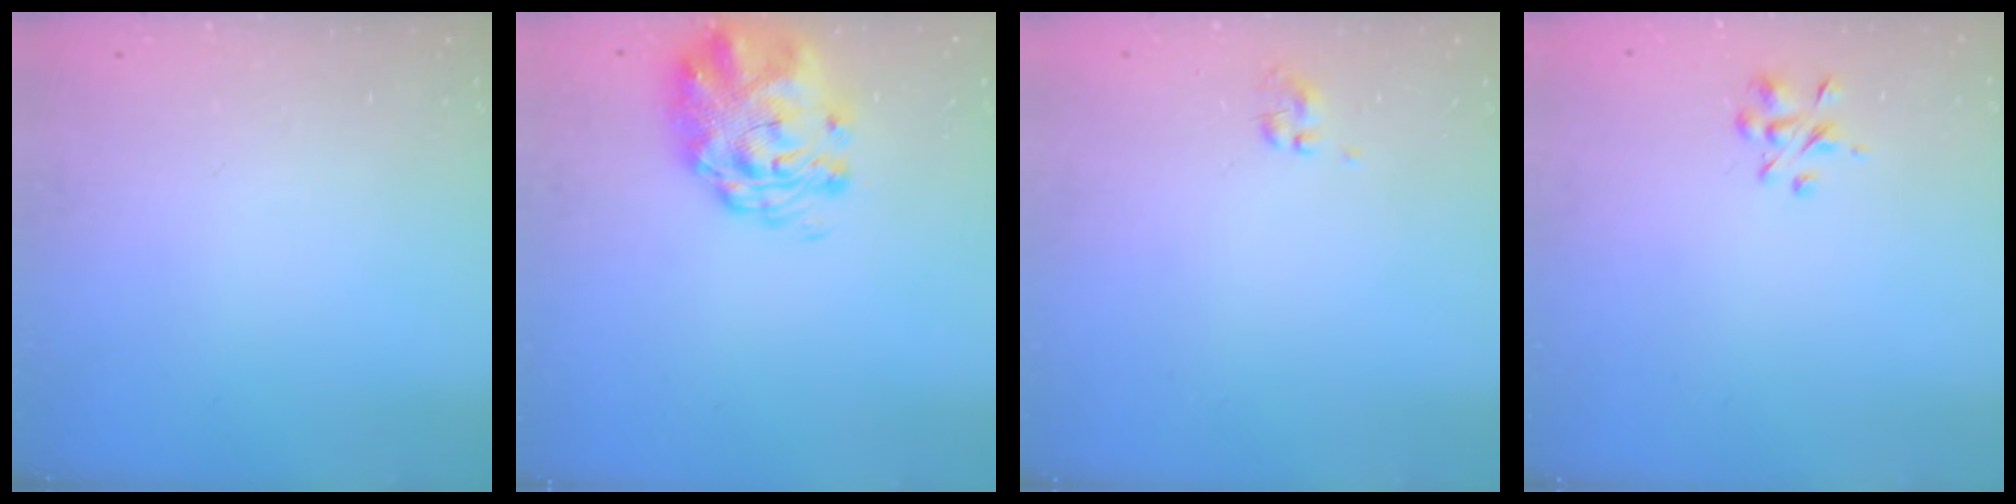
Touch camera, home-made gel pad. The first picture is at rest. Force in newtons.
{"total": 3.6, "press": 3.4, "slide": 1.2}
{"total": 0.0}
{"total": 2.4, "press": 2.3, "slide": 0.8}